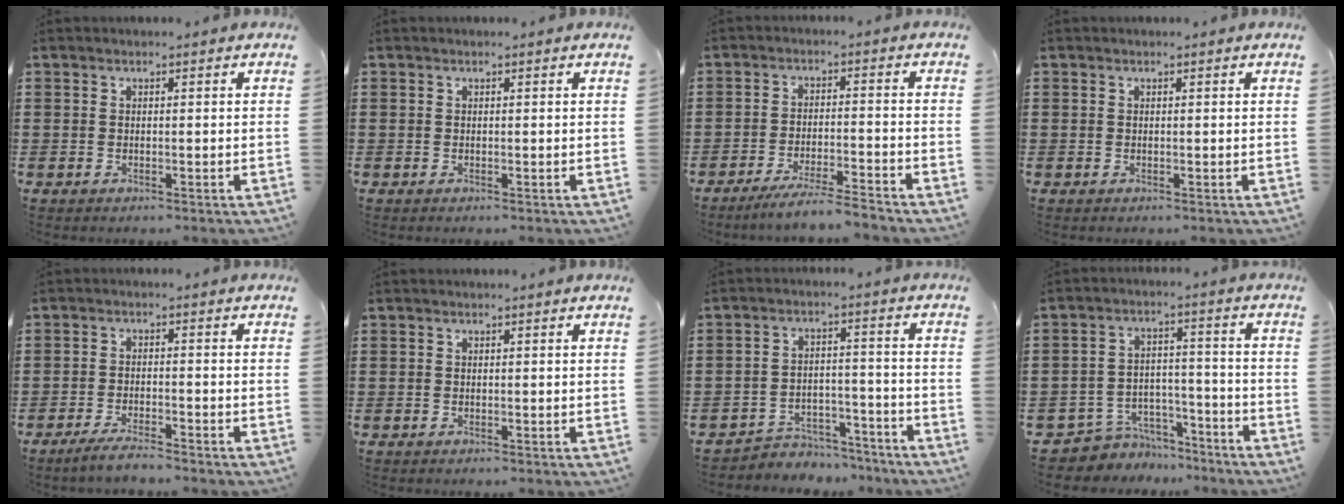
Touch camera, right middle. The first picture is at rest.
{"total": 0.0}
{"total": 4.8, "force": [-4.5, -0.2, 1.6], "torque": [-0.032, -0.007, -0.089]}
{"total": 0.0}
{"total": 3.1, "force": [-2.8, 0.1, 1.3], "torque": [-0.023, 0.002, -0.054]}
{"total": 0.0}
{"total": 4.6, "force": [-4.5, 1.1, 0.1], "torque": [-0.006, 0.010, -0.095]}
{"total": 5.6, "force": [-5.3, 1.7, 0.1], "torque": [-0.014, 0.011, -0.112]}